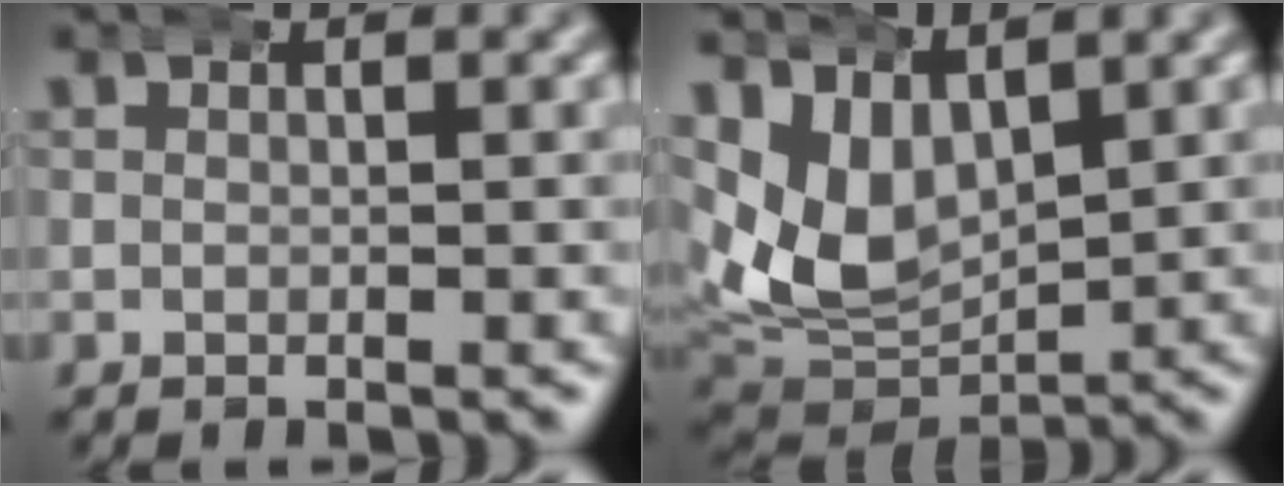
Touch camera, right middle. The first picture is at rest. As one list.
[{"total": 9.0, "force": [1.6, 7.1, 5.3], "torque": [-0.128, -0.012, 0.029]}]